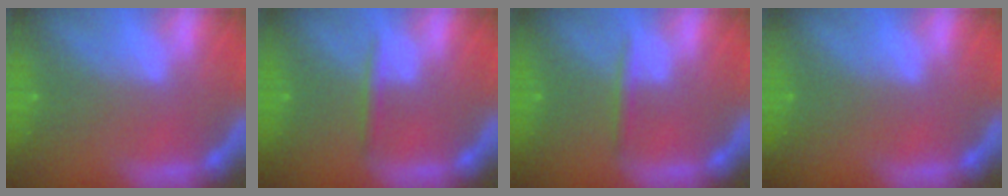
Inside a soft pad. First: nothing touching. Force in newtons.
{"total": 1.4}
{"total": 1.4}
{"total": 0.0}